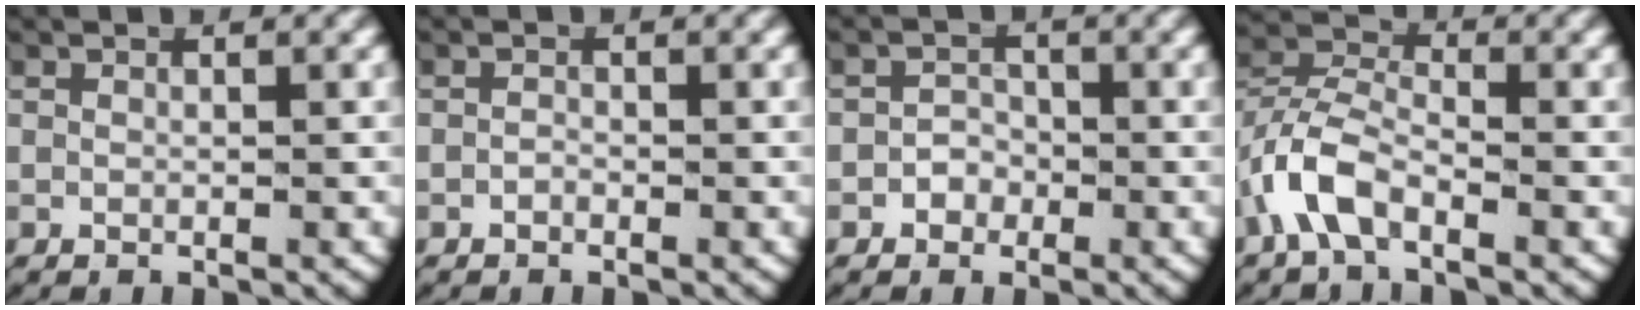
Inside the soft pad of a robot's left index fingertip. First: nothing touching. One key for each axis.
{"total": 0.6, "fx": -0.5, "fy": 0.2, "fz": 0.1, "tx": -0.005, "ty": -0.007, "tz": -0.007}
{"total": 2.3, "fx": -0.8, "fy": 2.0, "fz": 0.5, "tx": -0.002, "ty": -0.001, "tz": -0.019}
{"total": 3.5, "fx": -1.5, "fy": 2.1, "fz": 2.3, "tx": -0.057, "ty": 0.001, "tz": -0.035}